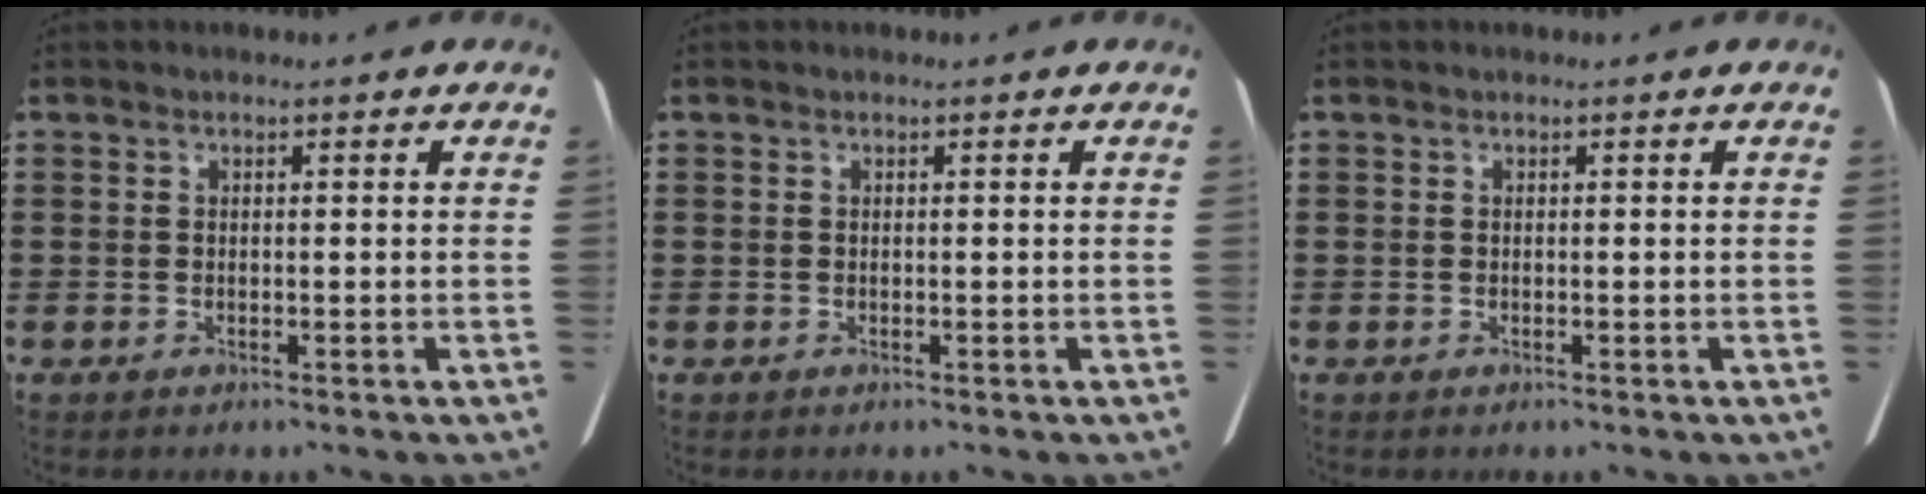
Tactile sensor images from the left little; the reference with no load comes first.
{"total": 0.0}
{"total": 0.0}